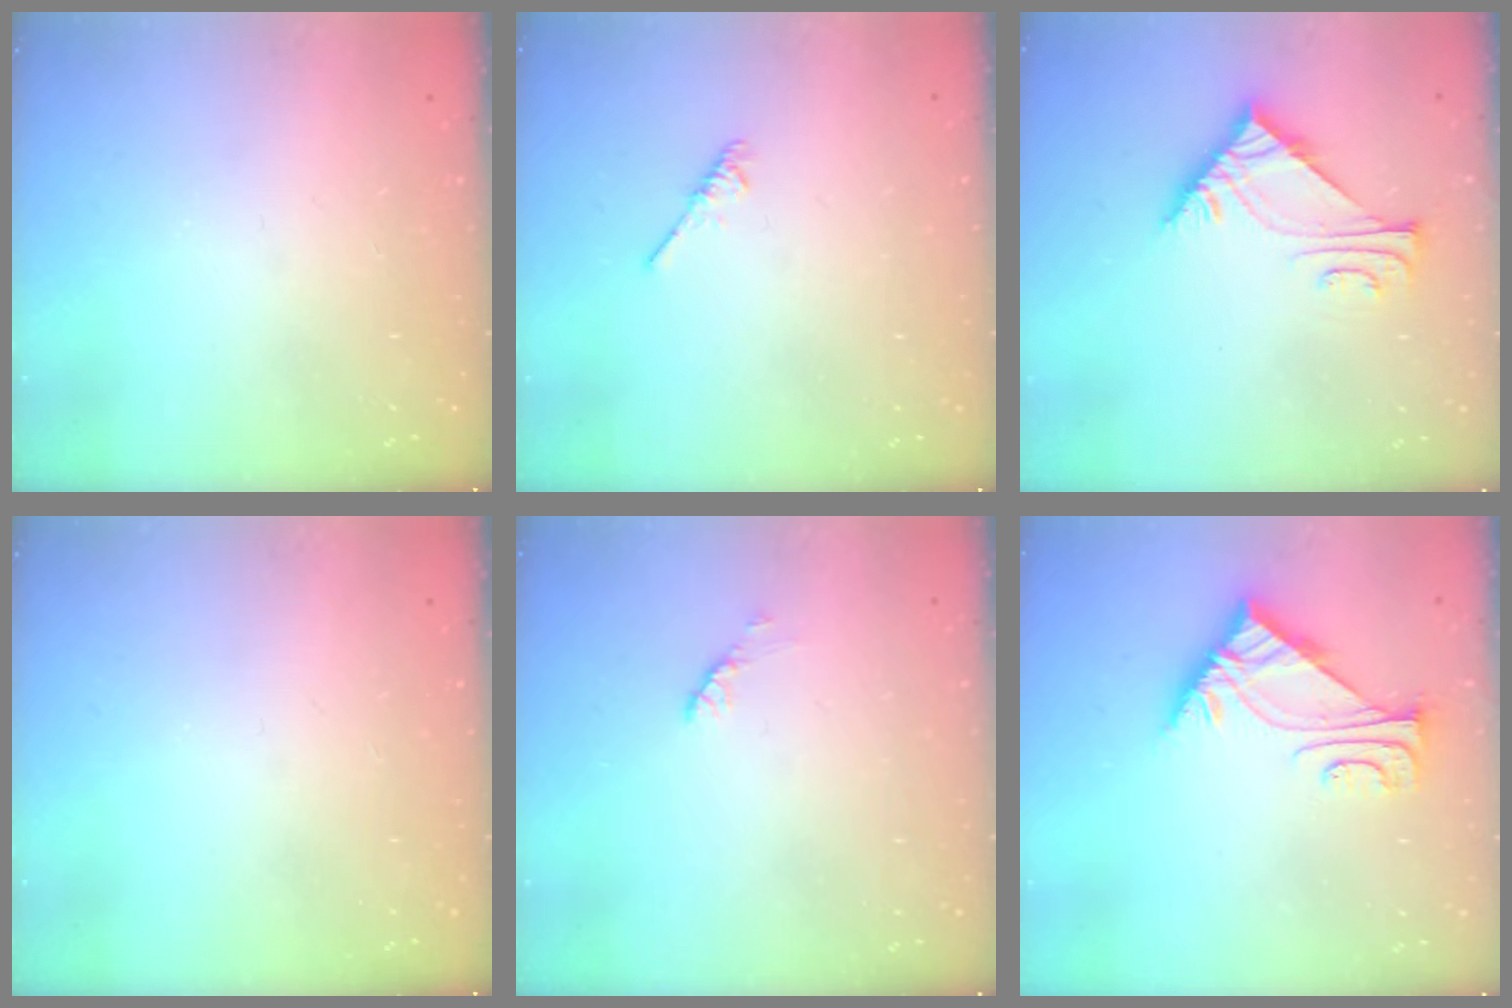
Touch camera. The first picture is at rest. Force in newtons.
{"total": 1.9, "press": 1.9, "slide": 0.4}
{"total": 6.2, "press": 6.2, "slide": 0.8}
{"total": 0.0}
{"total": 2.7, "press": 2.7, "slide": 0.5}
{"total": 6.2, "press": 6.2, "slide": 0.2}